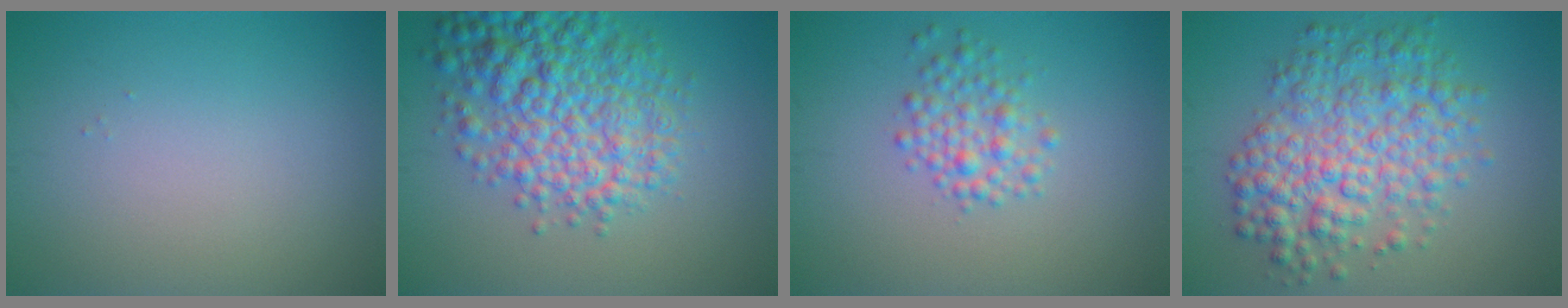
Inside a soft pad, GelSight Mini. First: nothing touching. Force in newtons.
{"total": 8.2, "press": 8.2, "slide": 0.3}
{"total": 2.6, "press": 2.6, "slide": 0.0}
{"total": 7.2, "press": 7.2, "slide": 0.1}